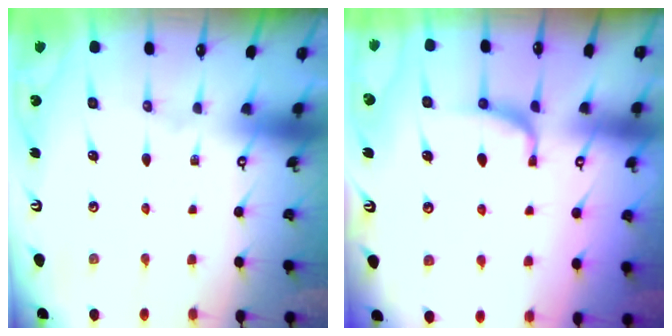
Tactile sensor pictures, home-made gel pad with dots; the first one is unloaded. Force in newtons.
{"total": 0.9, "press": 0.8, "slide": 0.4}